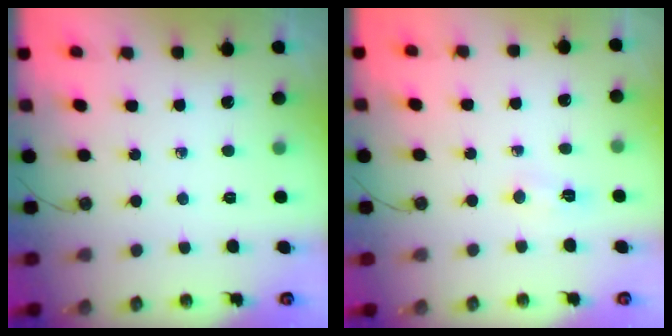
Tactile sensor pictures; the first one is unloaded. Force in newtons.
{"total": 4.1, "press": 3.7, "slide": 1.8}